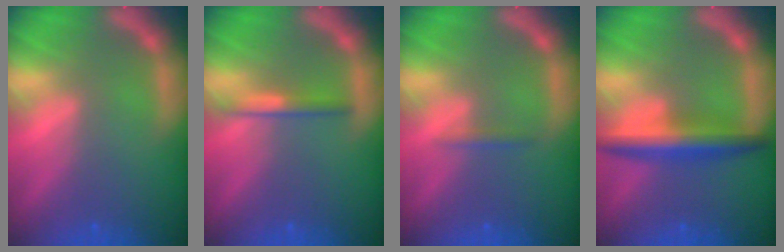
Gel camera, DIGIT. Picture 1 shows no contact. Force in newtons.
{"total": 2.0}
{"total": 0.9}
{"total": 5.0}